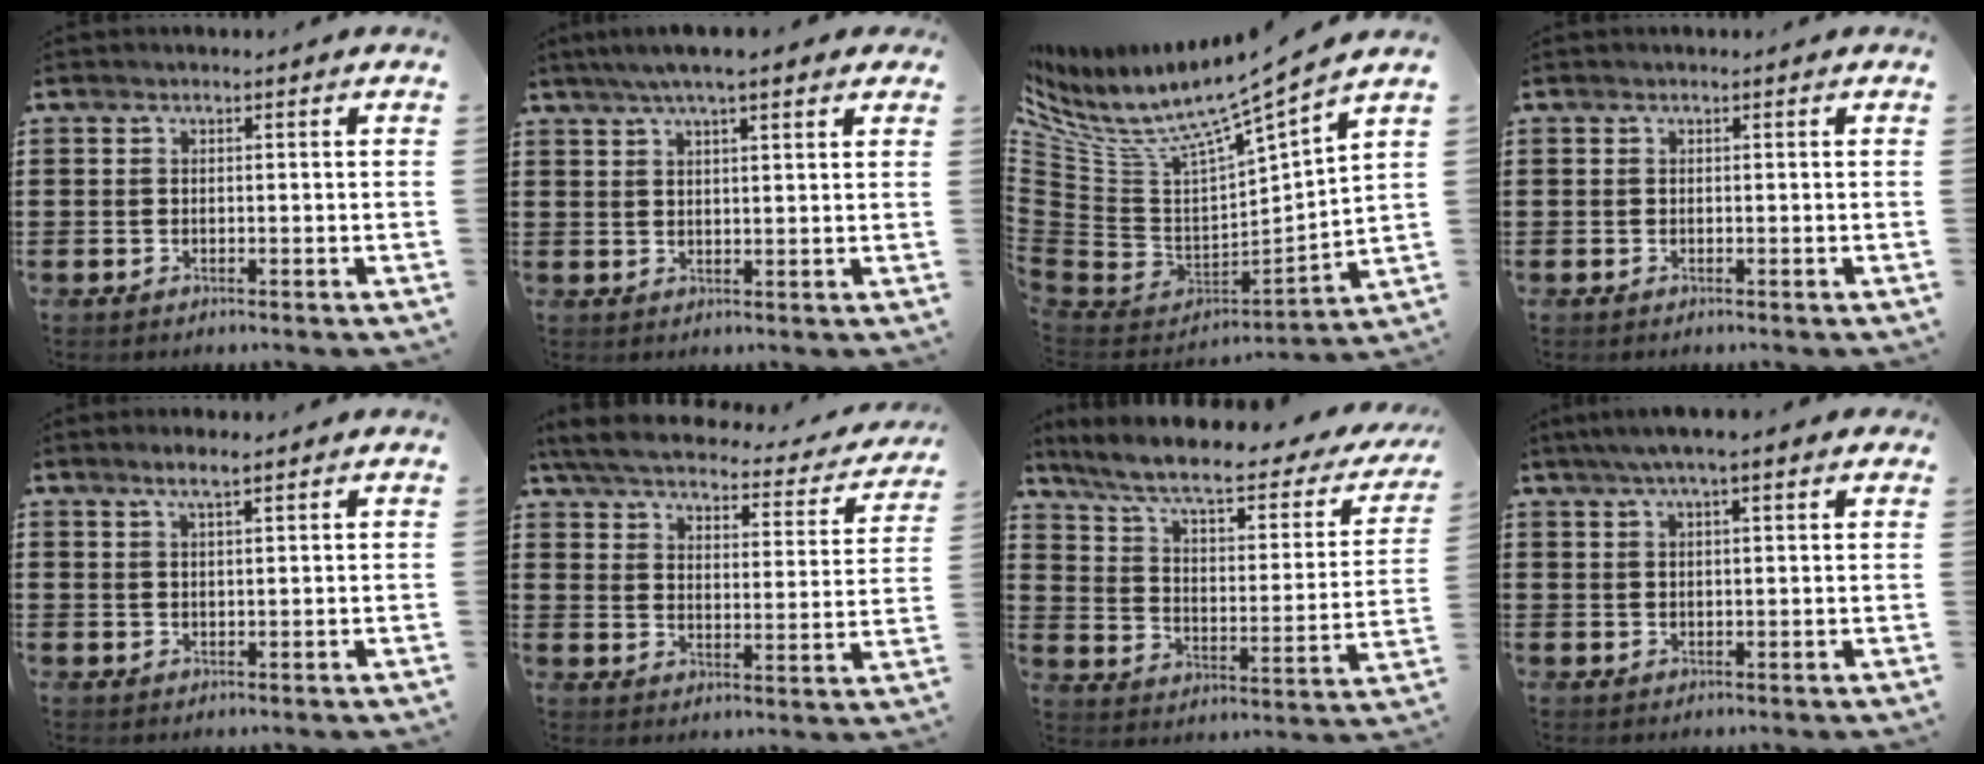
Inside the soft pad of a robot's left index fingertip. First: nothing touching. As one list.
[{"total": 5.1, "force": [3.7, 0.6, 3.4], "torque": [-0.074, 0.002, 0.066]}, {"total": 8.3, "force": [6.5, 1.2, 5.0], "torque": [-0.128, -0.062, 0.098]}, {"total": 0.0}, {"total": 2.7, "force": [2.0, 0.4, 1.8], "torque": [-0.037, 0.005, 0.034]}, {"total": 4.7, "force": [4.3, 0.6, 1.9], "torque": [-0.060, -0.027, 0.069]}, {"total": 8.5, "force": [6.4, 1.5, 5.4], "torque": [-0.127, -0.037, 0.105]}, {"total": 4.4, "force": [2.9, 0.5, 3.2], "torque": [-0.067, 0.005, 0.051]}]